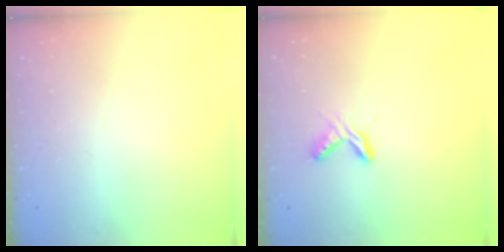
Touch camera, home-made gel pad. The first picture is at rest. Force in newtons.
{"total": 5.8, "press": 5.7, "slide": 0.4}